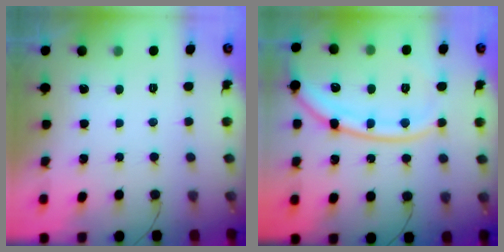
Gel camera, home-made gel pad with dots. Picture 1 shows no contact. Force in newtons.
{"total": 16.5, "press": 16.4, "slide": 1.1}